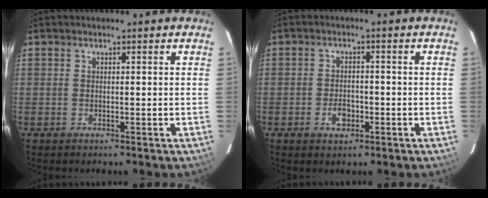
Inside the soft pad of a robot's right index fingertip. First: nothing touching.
{"total": 3.6, "force": [-1.5, 2.4, 2.2], "torque": [-0.041, 0.002, -0.024]}